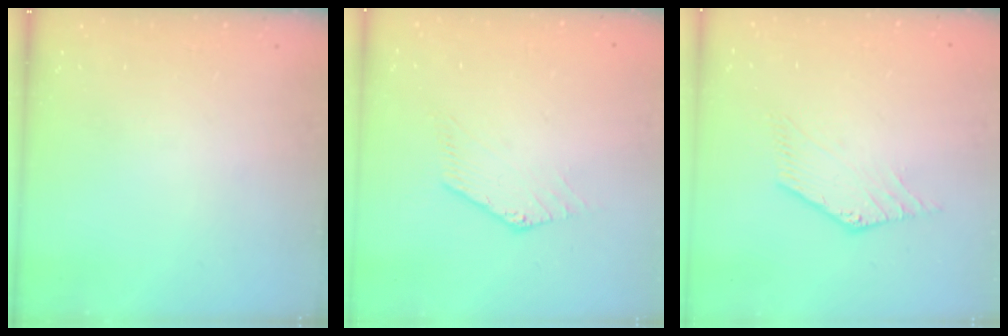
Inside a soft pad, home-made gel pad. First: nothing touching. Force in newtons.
{"total": 0.5, "press": 0.5, "slide": 0.2}
{"total": 1.5, "press": 1.5, "slide": 0.3}